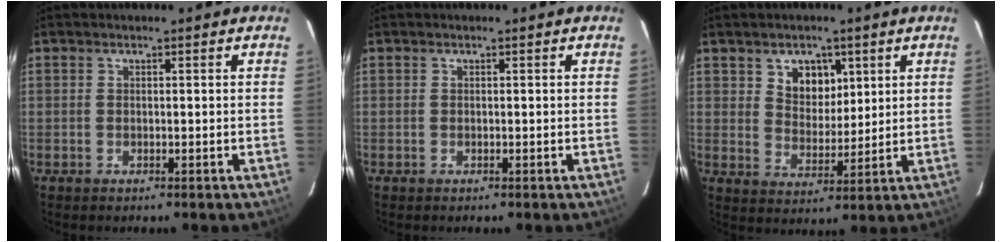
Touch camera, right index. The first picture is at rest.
{"total": 0.0}
{"total": 6.6, "force": [3.2, 4.9, 3.0], "torque": [-0.042, 0.005, 0.062]}